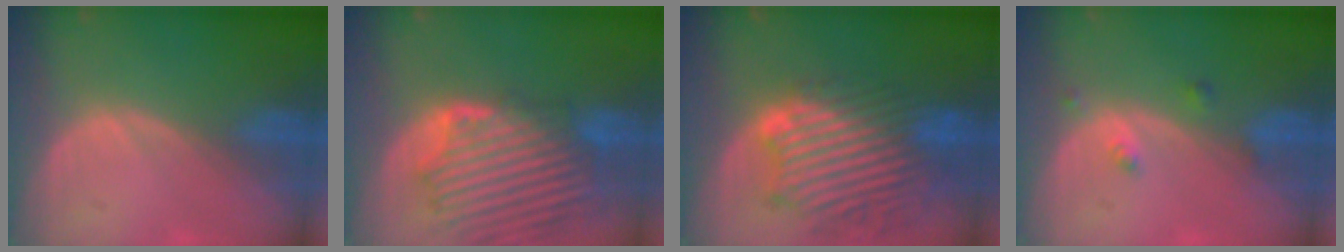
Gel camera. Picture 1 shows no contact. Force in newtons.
{"total": 12.9, "press": 11.6, "slide": 5.7}
{"total": 13.0, "press": 11.6, "slide": 5.8}
{"total": 1.8, "press": 1.8, "slide": 0.1}